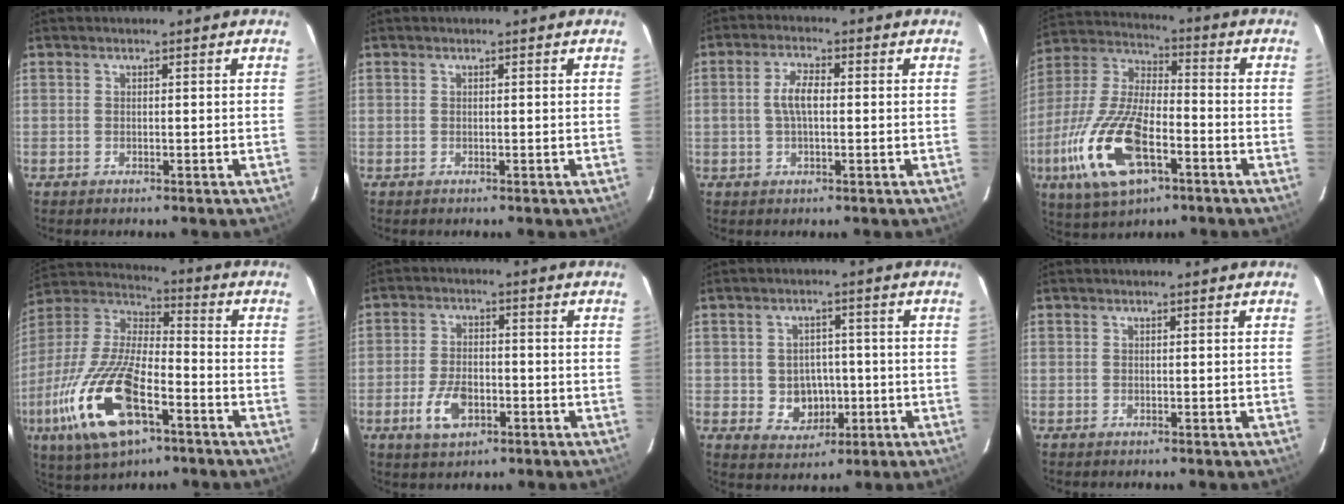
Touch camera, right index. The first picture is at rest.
{"total": 0.0}
{"total": 4.5, "force": [0.0, 1.8, 4.1], "torque": [-0.083, 0.009, 0.001]}
{"total": 20.0, "force": [-8.0, 8.7, 16.1], "torque": [-0.357, -0.022, -0.149]}
{"total": 22.2, "force": [-9.9, 8.6, 17.8], "torque": [-0.376, -0.036, -0.186]}
{"total": 7.3, "force": [-3.2, 4.1, 5.1], "torque": [-0.112, 0.002, -0.052]}
{"total": 6.2, "force": [-1.1, 5.6, 2.4], "torque": [-0.056, 0.013, 0.004]}
{"total": 0.0}